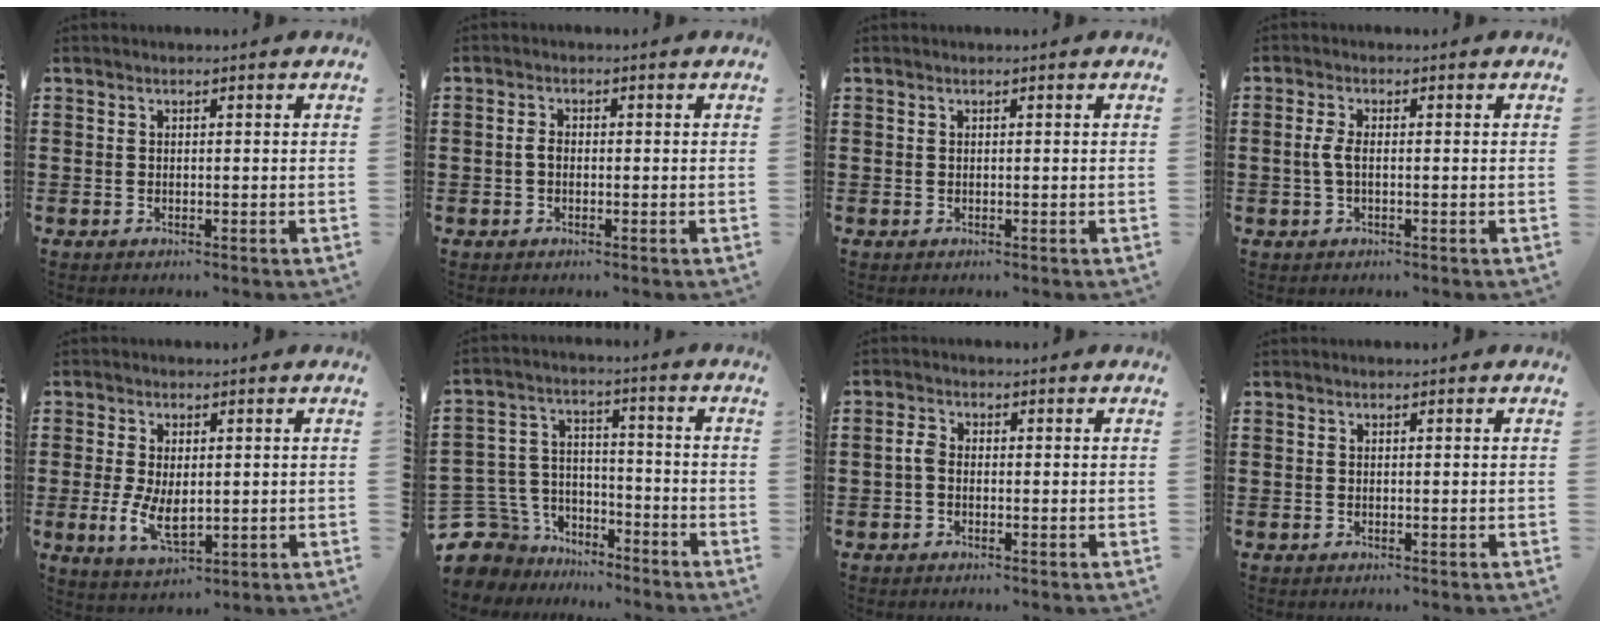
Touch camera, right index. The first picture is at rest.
{"total": 1.6, "force": [-0.3, 1.0, 1.3], "torque": [-0.034, -0.001, -0.009]}
{"total": 0.0}
{"total": 2.7, "force": [-0.3, 0.9, 2.6], "torque": [-0.070, -0.007, -0.013]}
{"total": 7.7, "force": [-1.3, 3.9, 6.5], "torque": [-0.148, -0.003, -0.026]}
{"total": 7.3, "force": [-5.6, 4.7, 0.4], "torque": [-0.054, 0.002, -0.115]}
{"total": 2.0, "force": [-0.7, 1.1, 1.5], "torque": [-0.045, -0.004, -0.018]}
{"total": 0.0}